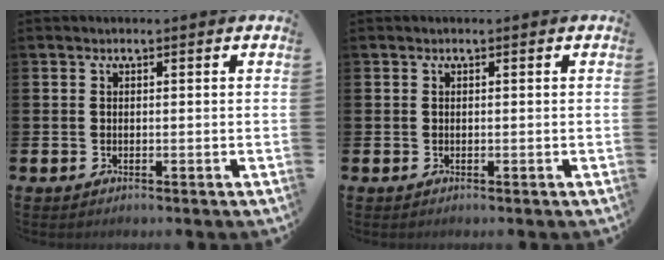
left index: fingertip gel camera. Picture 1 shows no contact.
{"total": 0.0}